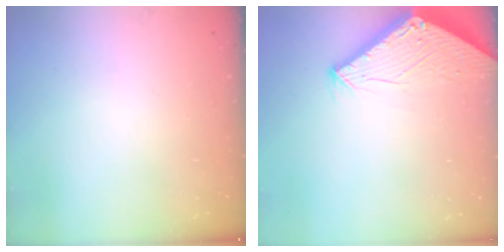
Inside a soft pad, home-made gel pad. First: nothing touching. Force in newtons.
{"total": 2.9, "press": 2.9, "slide": 0.2}